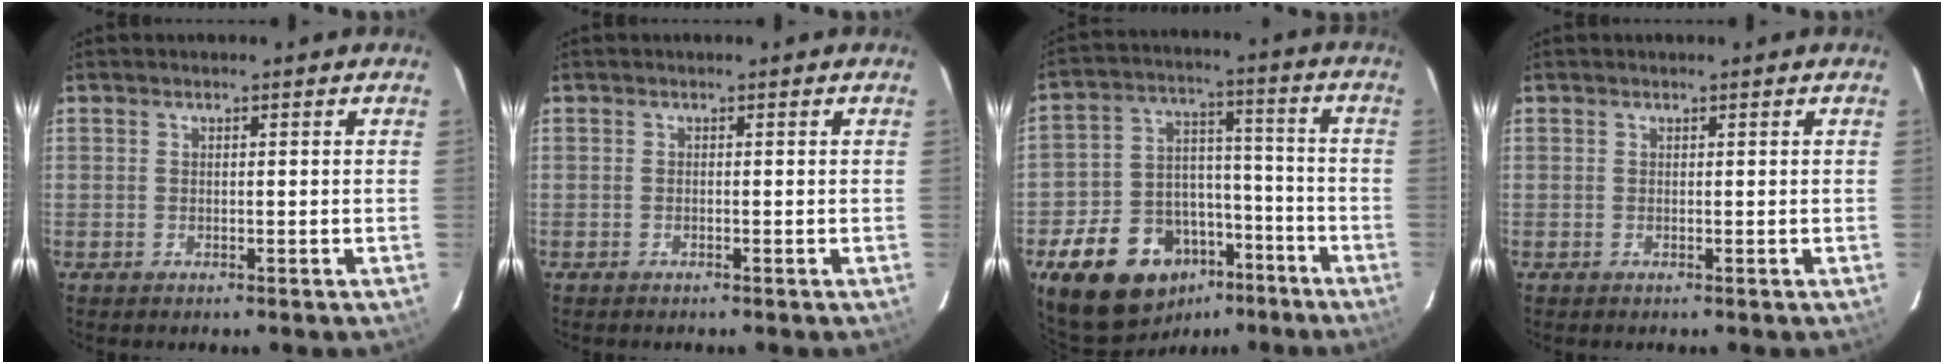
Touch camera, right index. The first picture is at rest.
{"total": 0.0}
{"total": 17.8, "force": [-10.6, 12.1, 7.5], "torque": [-0.167, 0.045, -0.148]}
{"total": 0.0}